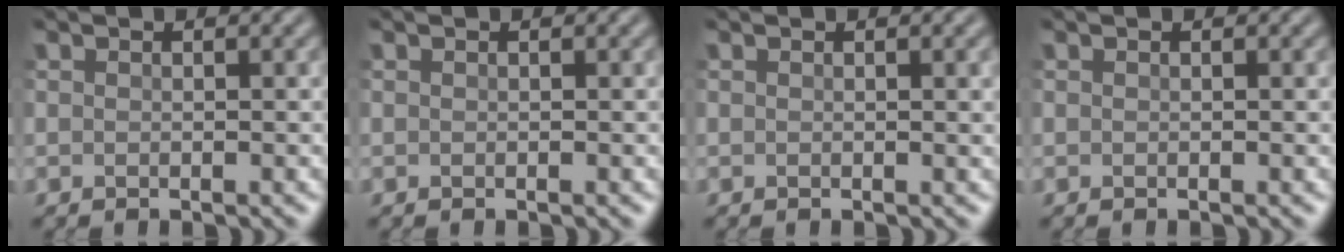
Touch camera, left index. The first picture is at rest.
{"total": 0.0}
{"total": 1.3, "force": [0.3, 0.3, 1.2], "torque": [-0.012, 0.005, 0.003]}
{"total": 0.0}